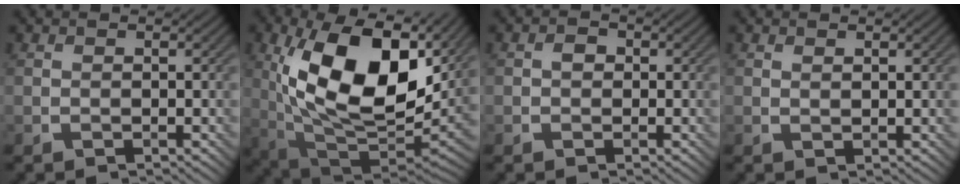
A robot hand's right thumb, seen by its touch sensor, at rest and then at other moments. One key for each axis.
{"total": 17.9, "fx": 4.9, "fy": 9.8, "fz": 14.2, "tx": -0.263, "ty": -0.008, "tz": 0.086}
{"total": 1.4, "fx": -0.1, "fy": 1.2, "fz": 0.7, "tx": -0.011, "ty": -0.001, "tz": -0.007}
{"total": 0.6, "fx": 0.5, "fy": 0.2, "fz": 0.3, "tx": -0.004, "ty": -0.002, "tz": 0.010}